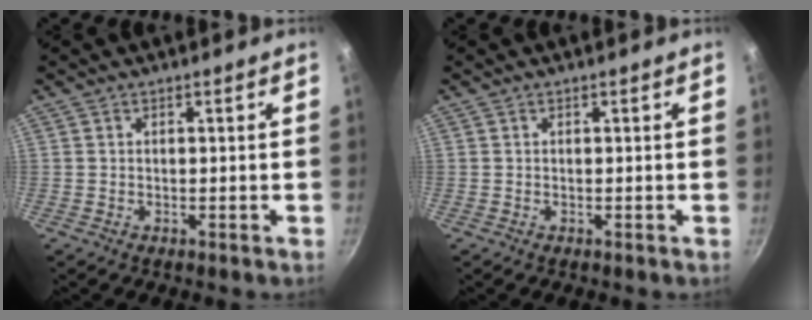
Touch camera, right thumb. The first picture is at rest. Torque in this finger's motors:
{"motor_torque": [0.00, 0.00, 0.00, 0.00, 0.00]}